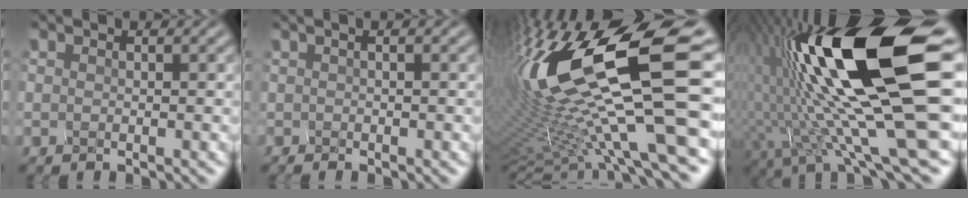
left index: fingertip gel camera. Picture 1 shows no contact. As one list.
[{"total": 0.5, "force": [-0.1, 0.0, 0.5], "torque": [0.005, 0.000, 0.003]}, {"total": 15.4, "force": [0.8, 3.1, 15.1], "torque": [-0.319, -0.011, 0.048]}, {"total": 14.9, "force": [2.9, 2.5, 14.3], "torque": [-0.252, -0.001, 0.073]}]